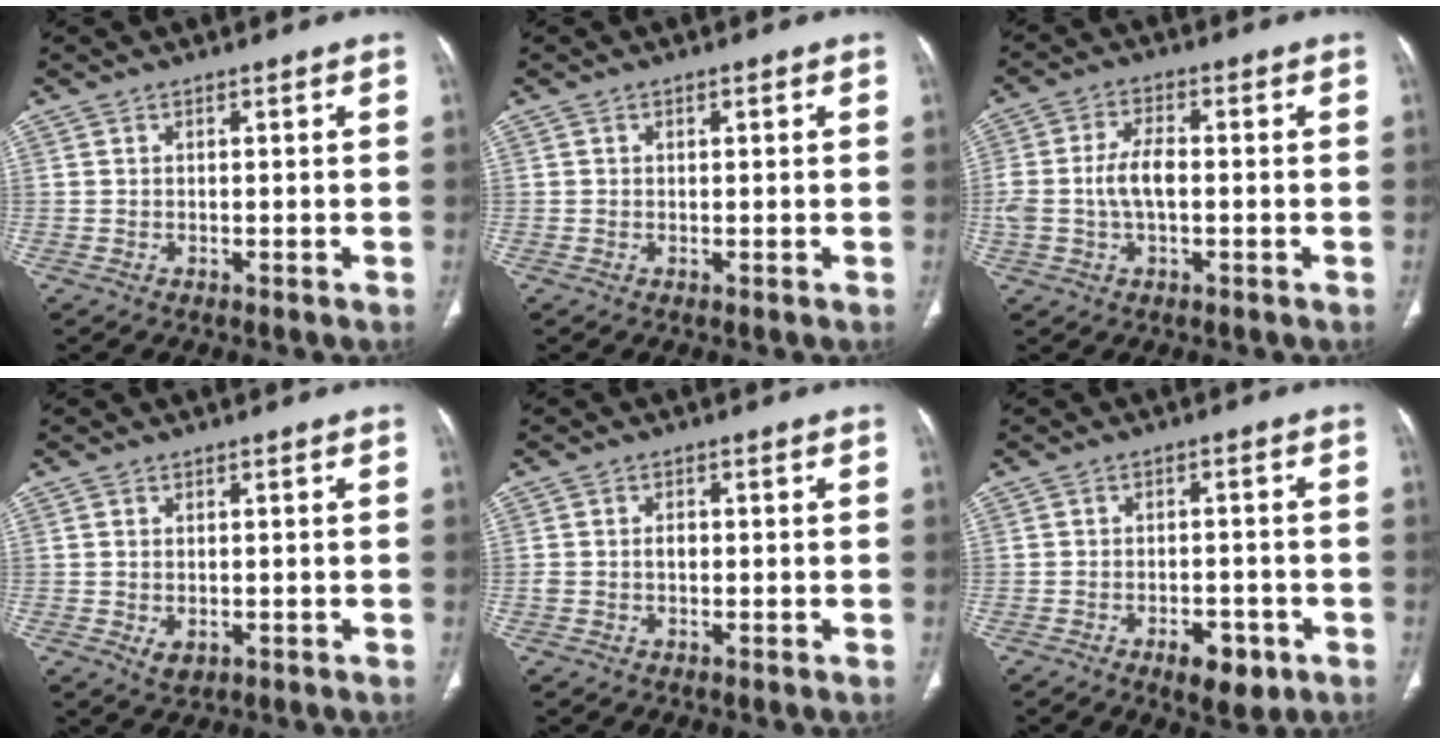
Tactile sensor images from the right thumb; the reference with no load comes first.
{"total": 0.7, "force": [0.3, 0.5, 0.4], "torque": [-0.001, 0.001, 0.002]}
{"total": 6.6, "force": [-0.6, 3.4, 5.6], "torque": [-0.126, 0.017, -0.012]}
{"total": 2.6, "force": [-0.5, 1.8, 1.8], "torque": [-0.030, -0.004, -0.001]}
{"total": 1.7, "force": [-0.1, 1.3, 1.2], "torque": [-0.020, 0.005, -0.003]}
{"total": 6.5, "force": [-3.3, 3.3, 4.5], "torque": [-0.050, 0.014, -0.042]}